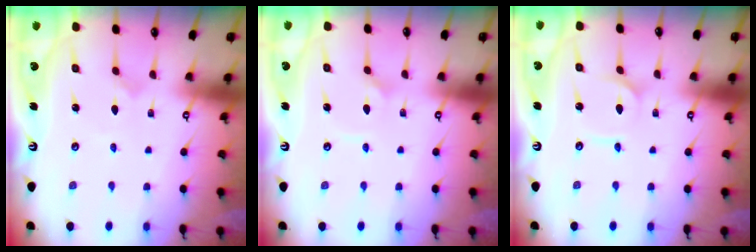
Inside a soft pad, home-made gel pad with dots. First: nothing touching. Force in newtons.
{"total": 1.8, "press": 1.7, "slide": 0.5}
{"total": 2.3, "press": 2.3, "slide": 0.3}